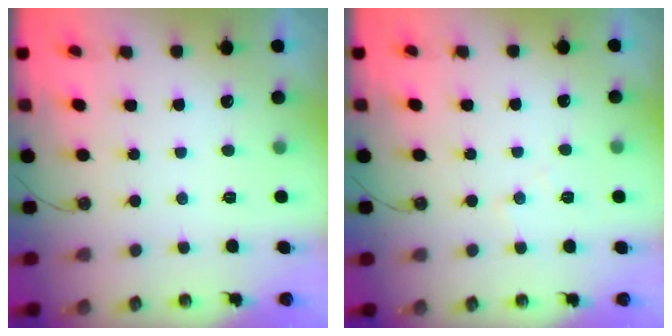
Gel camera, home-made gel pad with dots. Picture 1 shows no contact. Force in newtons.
{"total": 7.1, "press": 7.0, "slide": 0.9}